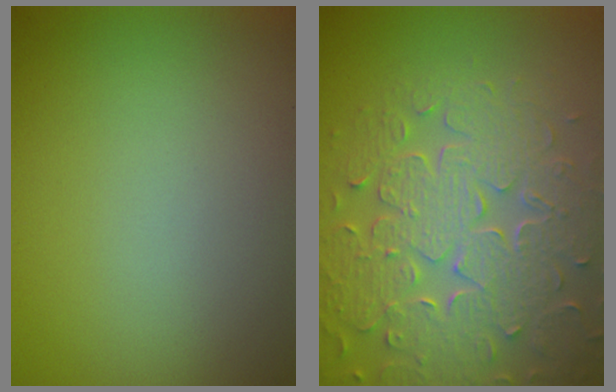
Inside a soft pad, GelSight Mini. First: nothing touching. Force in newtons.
{"total": 8.4, "press": 6.1, "slide": 5.8}